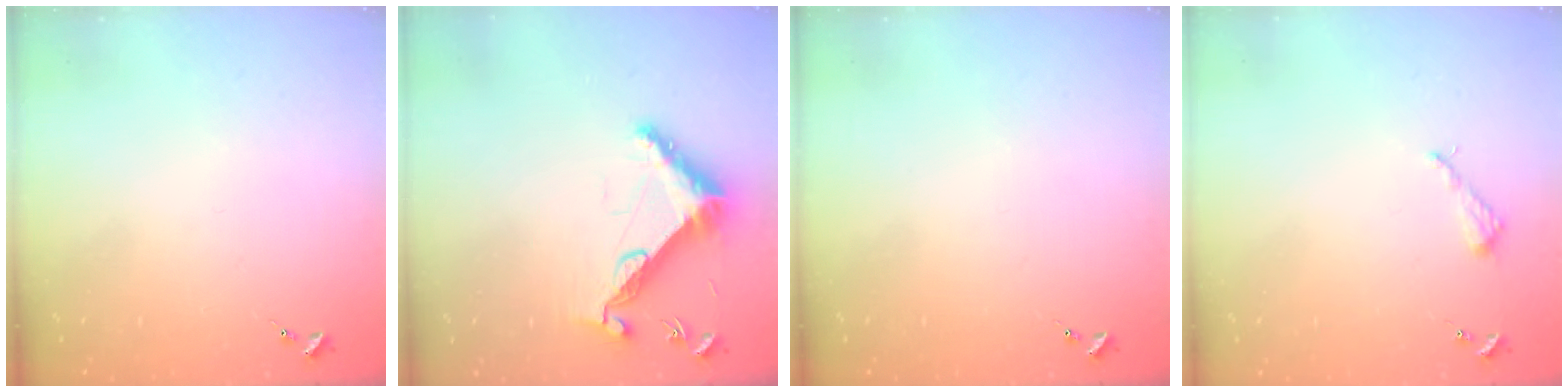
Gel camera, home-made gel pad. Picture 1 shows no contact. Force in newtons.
{"total": 11.1, "press": 11.0, "slide": 0.7}
{"total": 0.0}
{"total": 2.6, "press": 2.6, "slide": 0.3}